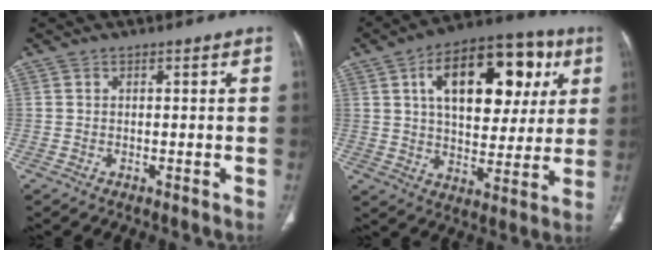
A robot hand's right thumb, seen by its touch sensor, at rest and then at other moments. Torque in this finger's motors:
{"motor_torque": [1.01, 3.88, 1.47, -0.18, 0.32]}